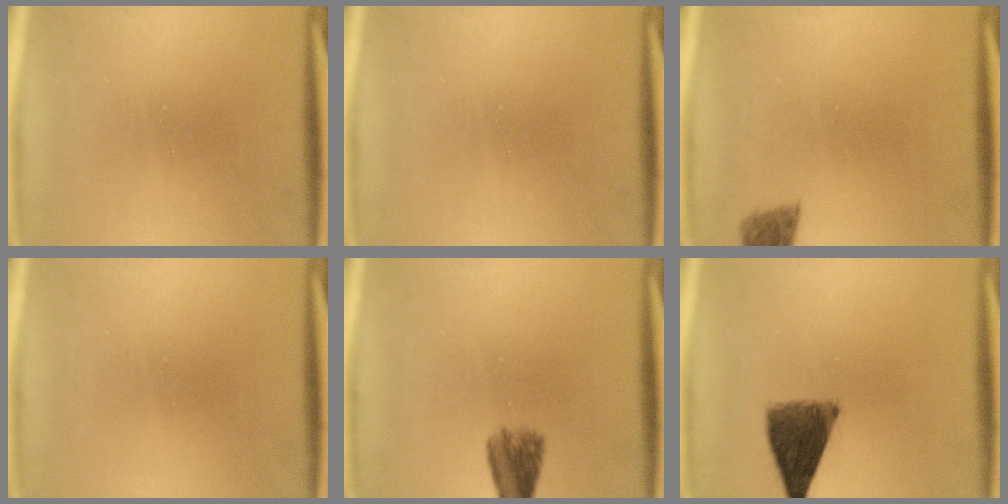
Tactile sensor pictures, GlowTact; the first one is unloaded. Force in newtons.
{"total": 0.0}
{"total": 2.7}
{"total": 0.0}
{"total": 4.0}
{"total": 8.5}